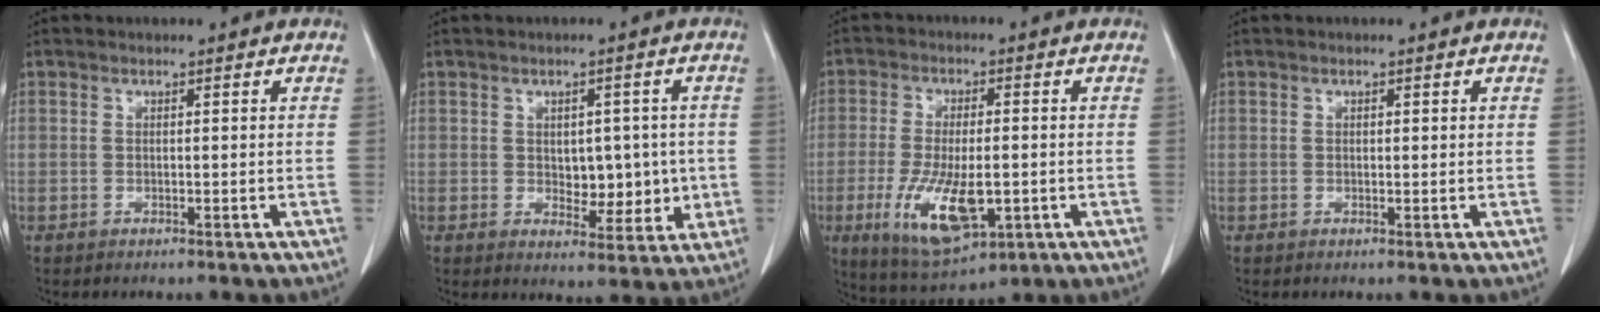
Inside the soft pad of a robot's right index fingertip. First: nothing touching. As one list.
[{"total": 7.4, "force": [-0.1, 4.6, 5.8], "torque": [-0.067, 0.010, 0.013]}, {"total": 12.5, "force": [-3.4, 4.7, 11.1], "torque": [-0.212, -0.017, -0.045]}, {"total": 0.7, "force": [0.1, 0.4, 0.6], "torque": [-0.015, -0.001, 0.004]}]